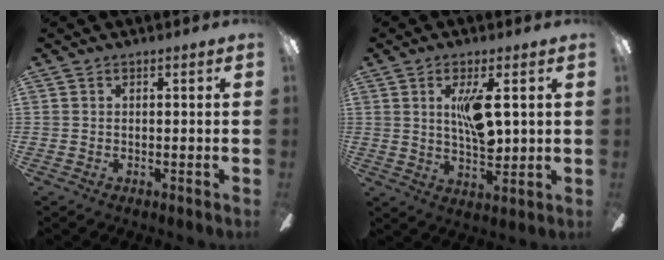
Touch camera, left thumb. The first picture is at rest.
{"total": 9.2, "force": [2.5, 3.4, 8.2], "torque": [-0.145, -0.009, 0.037]}